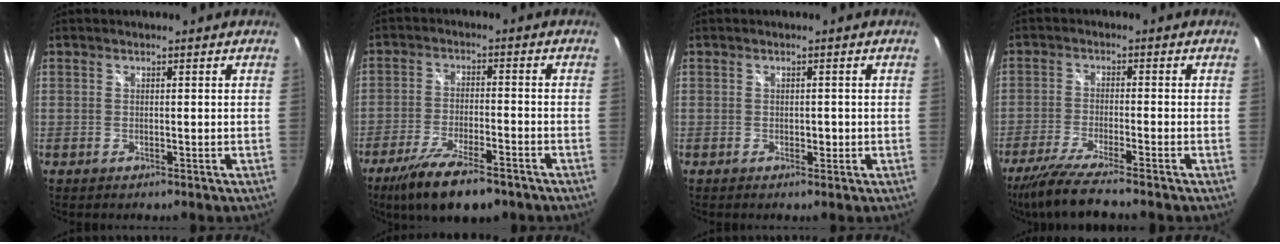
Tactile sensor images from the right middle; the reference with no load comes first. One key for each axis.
{"total": 13.2, "fx": -9.5, "fy": 3.5, "fz": 8.4, "tx": -0.179, "ty": -0.036, "tz": -0.162}
{"total": 1.1, "fx": -0.3, "fy": 0.9, "fz": 0.6, "tx": -0.006, "ty": -0.001, "tz": -0.005}
{"total": 9.8, "fx": -8.4, "fy": -0.6, "fz": 5.1, "tx": -0.115, "ty": -0.033, "tz": -0.148}